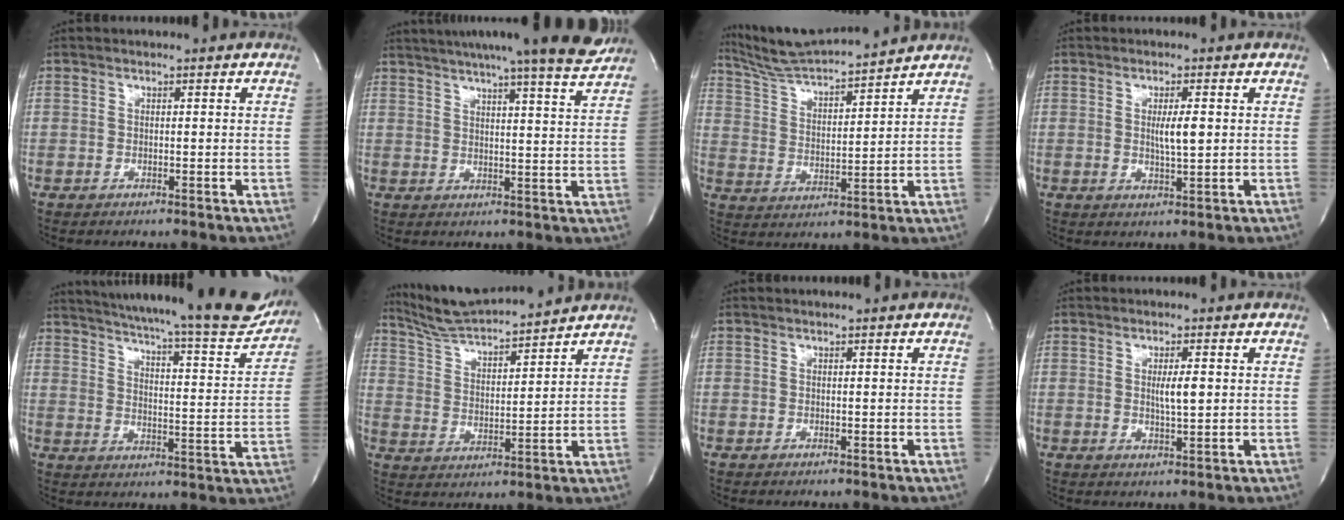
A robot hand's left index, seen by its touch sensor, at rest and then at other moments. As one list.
[{"total": 18.4, "force": [16.4, -0.3, 8.5], "torque": [-0.137, -0.015, 0.208]}, {"total": 13.8, "force": [13.0, -0.2, 4.6], "torque": [-0.095, 0.016, 0.224]}, {"total": 3.7, "force": [0.4, 0.5, 3.7], "torque": [-0.064, -0.004, 0.006]}, {"total": 25.2, "force": [22.9, 2.3, 10.2], "torque": [-0.158, -0.061, 0.288]}, {"total": 13.0, "force": [12.3, 0.1, 4.2], "torque": [-0.085, 0.016, 0.214]}, {"total": 0.0}, {"total": 3.2, "force": [0.4, 0.4, 3.1], "torque": [-0.055, -0.003, 0.006]}]